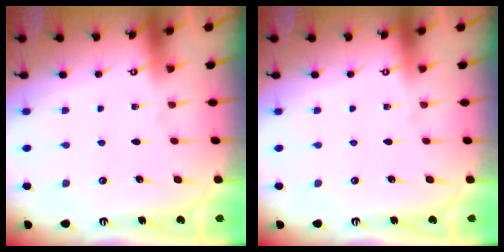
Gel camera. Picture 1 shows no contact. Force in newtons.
{"total": 0.0}